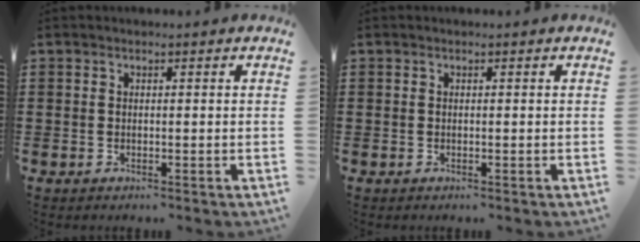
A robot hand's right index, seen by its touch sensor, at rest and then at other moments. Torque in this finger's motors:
{"motor_torque": [0.21, 0.20, 0.00, 0.00]}